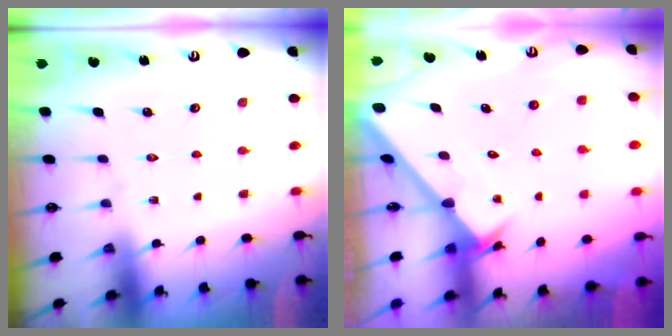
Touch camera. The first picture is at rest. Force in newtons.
{"total": 2.6, "press": 2.6, "slide": 0.2}